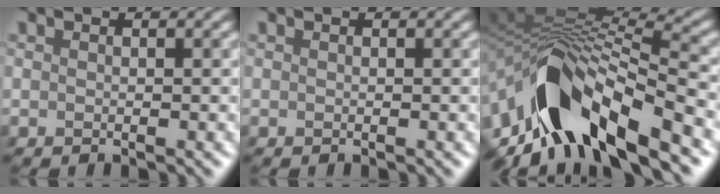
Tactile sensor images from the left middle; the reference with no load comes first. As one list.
[{"total": 0.0}, {"total": 12.4, "force": [-4.3, 5.6, 10.2], "torque": [-0.185, 0.008, -0.072]}]